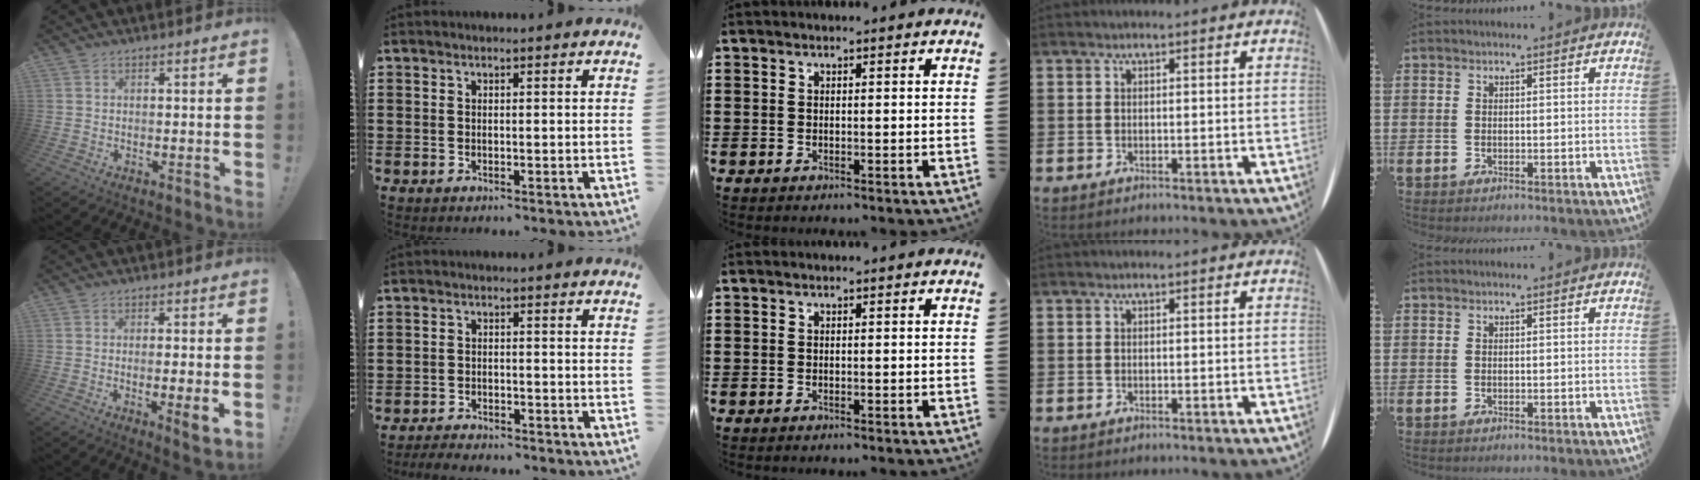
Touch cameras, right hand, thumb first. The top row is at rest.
{"thumb": {"total": 5.2, "force": [-1.1, 0.1, 5.1], "torque": [-0.065, -0.012, -0.017]}, "index": {"total": 2.4, "force": [-2.4, 0.2, 0.0], "torque": [-0.007, 0.001, -0.052]}}